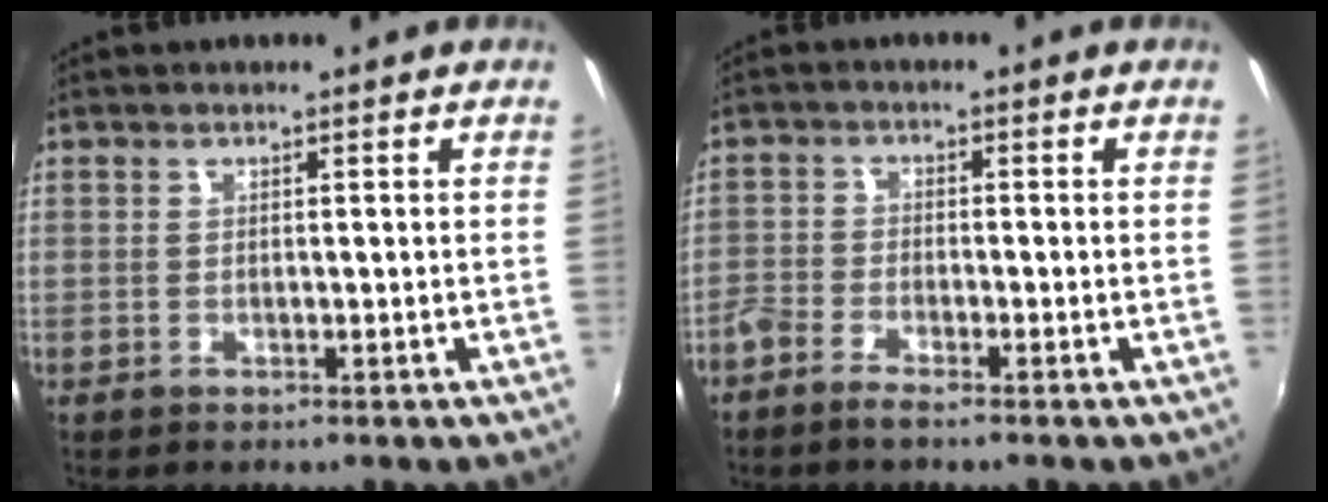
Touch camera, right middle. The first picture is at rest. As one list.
[{"total": 3.3, "force": [-2.7, 0.7, 1.8], "torque": [-0.053, -0.002, -0.063]}]